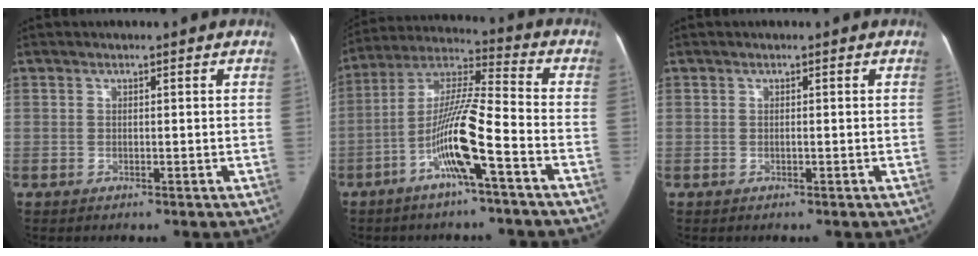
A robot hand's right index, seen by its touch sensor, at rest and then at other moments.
{"total": 12.5, "force": [-5.2, 0.0, 11.4], "torque": [-0.225, 0.014, -0.101]}
{"total": 0.0}